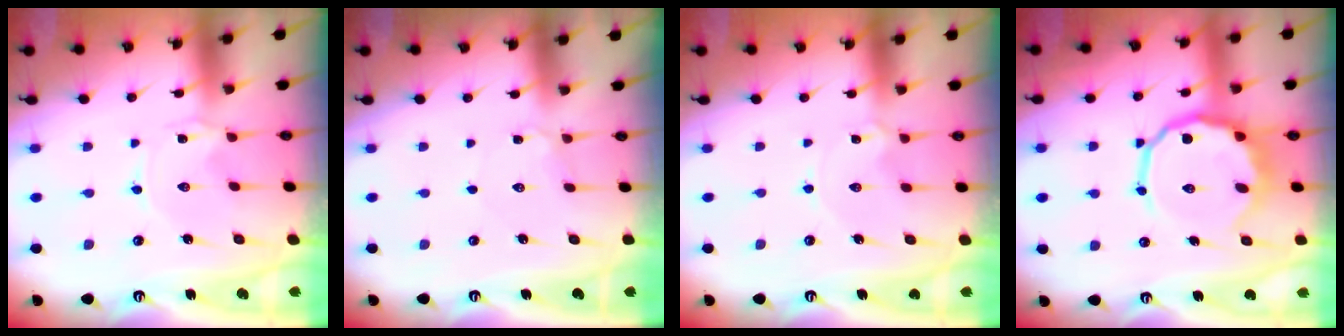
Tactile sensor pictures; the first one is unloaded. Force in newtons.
{"total": 3.1, "press": 3.1, "slide": 0.4}
{"total": 1.8, "press": 1.8, "slide": 0.3}
{"total": 11.7, "press": 11.3, "slide": 3.2}